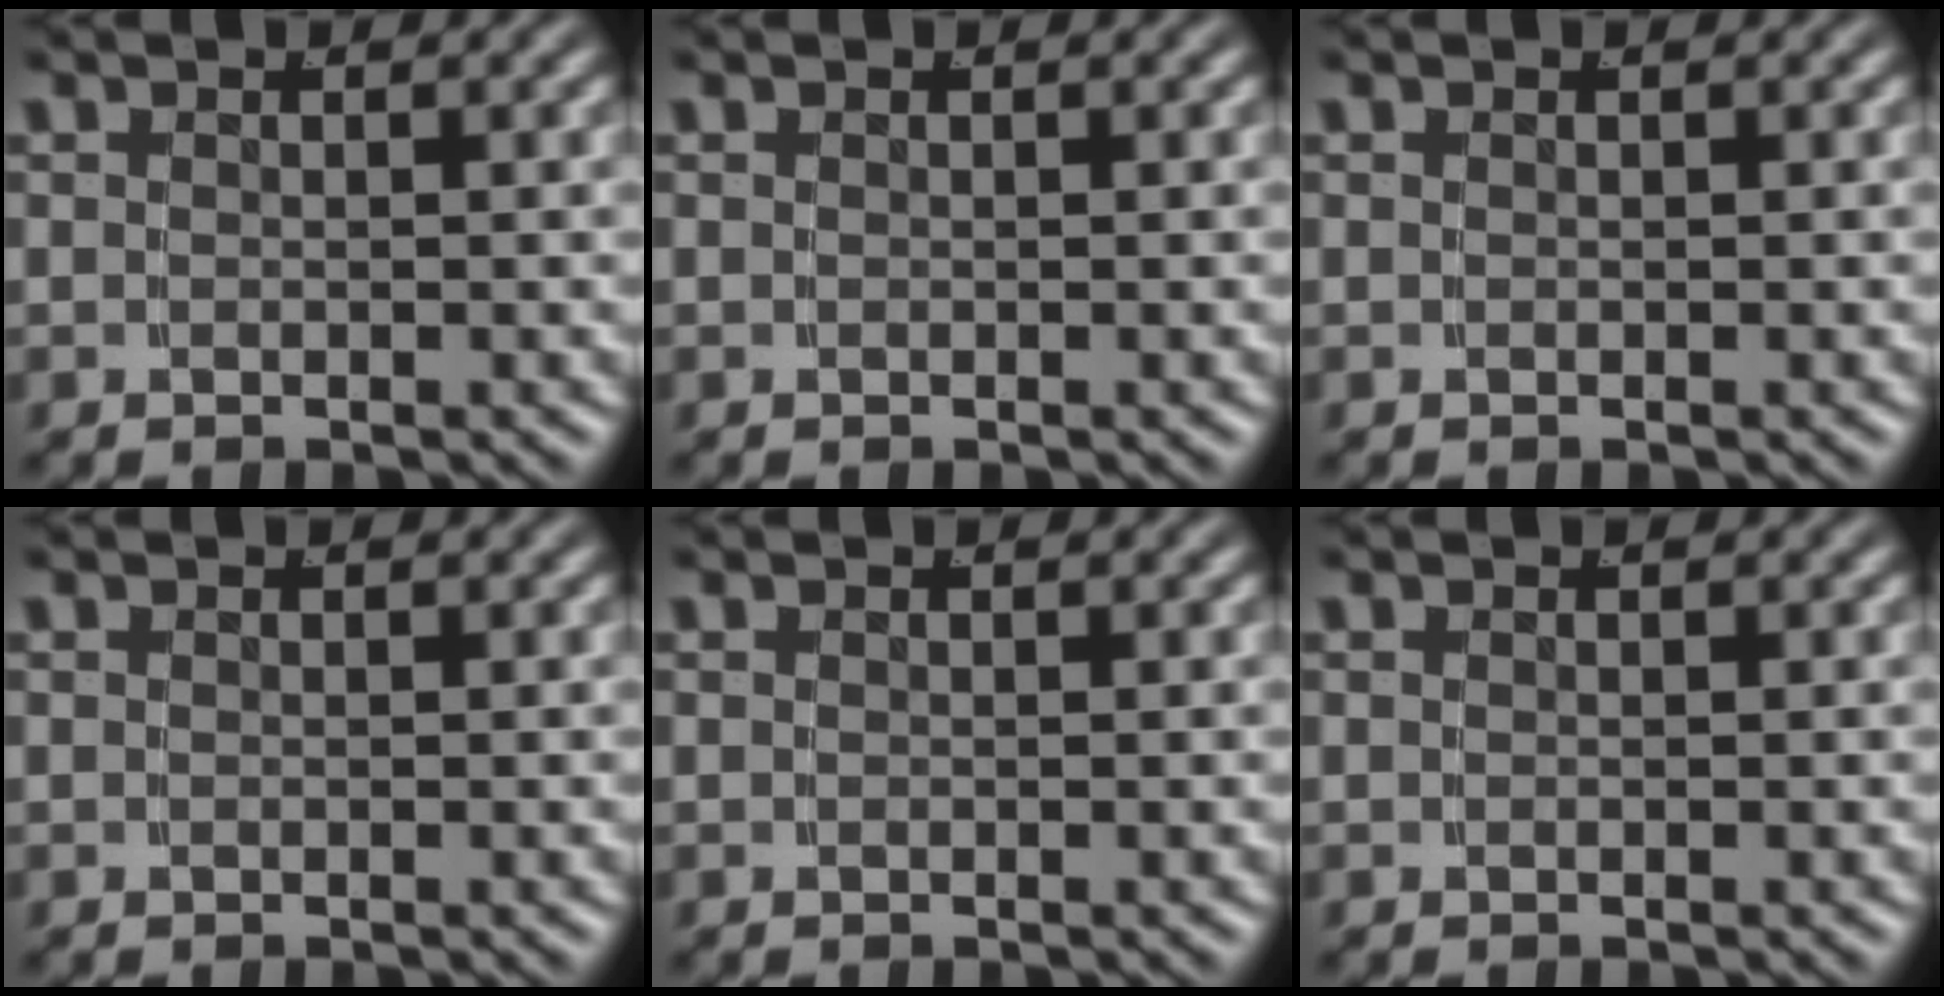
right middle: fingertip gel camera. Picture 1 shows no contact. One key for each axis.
{"total": 0.0}
{"total": 0.0}
{"total": 0.0}
{"total": 0.0}
{"total": 0.0}